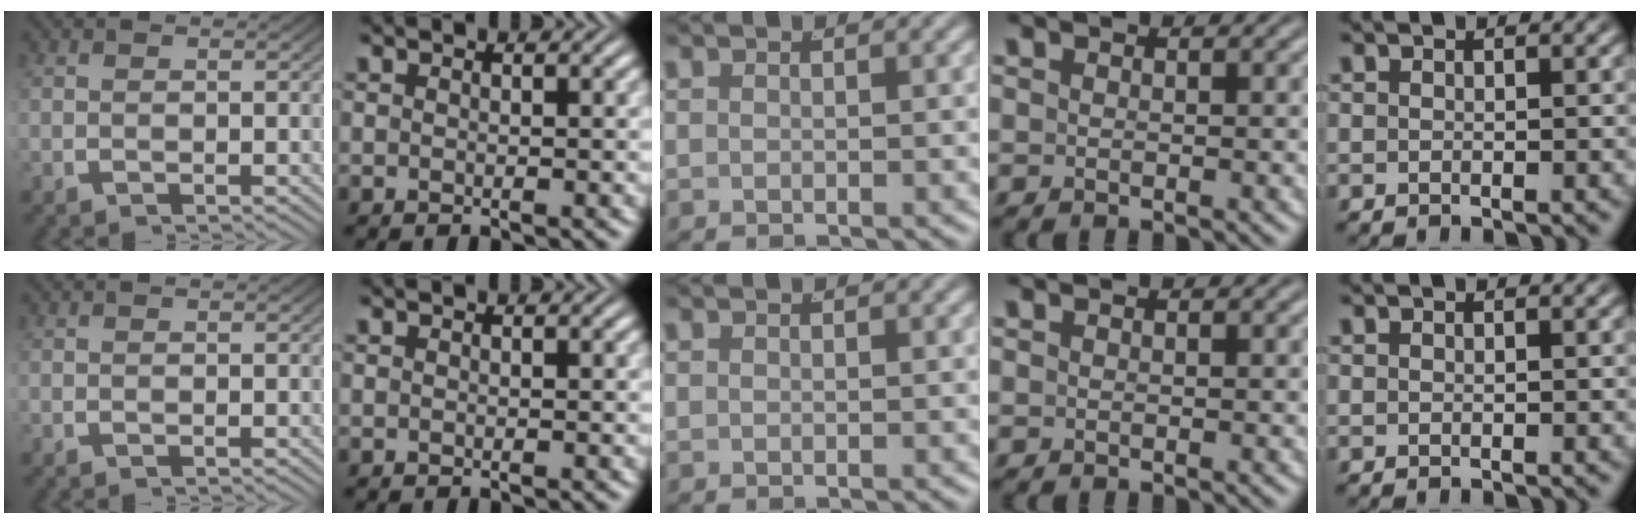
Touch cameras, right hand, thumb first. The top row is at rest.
{}